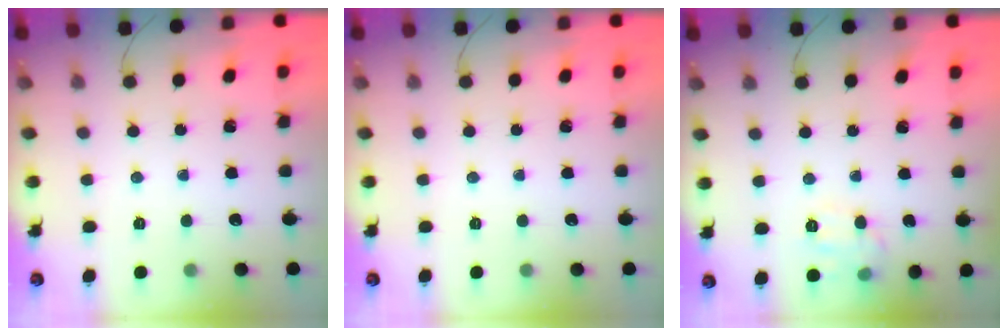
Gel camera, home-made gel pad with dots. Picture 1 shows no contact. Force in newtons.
{"total": 0.0}
{"total": 8.4, "press": 8.3, "slide": 1.3}